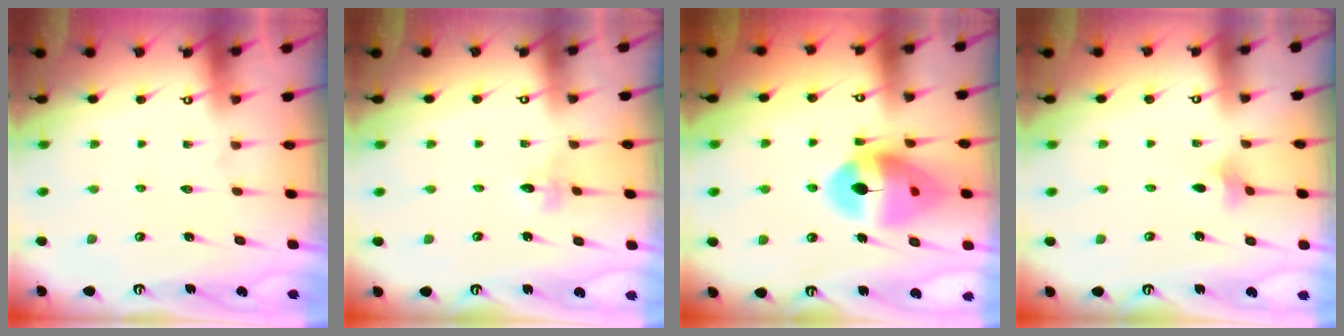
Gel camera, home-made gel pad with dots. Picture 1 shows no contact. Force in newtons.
{"total": 2.3, "press": 2.3, "slide": 0.2}
{"total": 14.5, "press": 14.5, "slide": 1.4}
{"total": 2.5, "press": 2.5, "slide": 0.5}